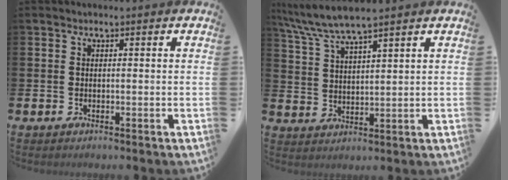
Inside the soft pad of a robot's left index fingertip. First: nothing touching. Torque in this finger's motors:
{"motor_torque": [0.07, -0.56, 0.56, 0.21]}